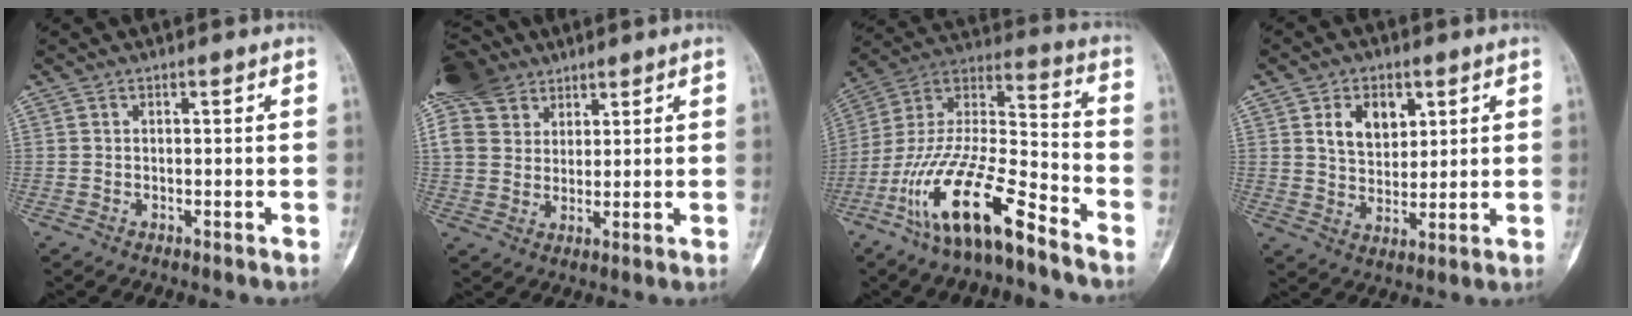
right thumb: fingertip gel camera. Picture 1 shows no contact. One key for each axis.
{"total": 11.9, "fx": 7.8, "fy": 8.0, "fz": 4.1, "tx": -0.063, "ty": -0.004, "tz": 0.151}
{"total": 20.1, "fx": -12.6, "fy": 6.0, "fz": 14.5, "tx": -0.287, "ty": 0.076, "tz": -0.237}
{"total": 8.4, "fx": 3.3, "fy": 5.7, "fz": 5.2, "tx": -0.053, "ty": -0.019, "tz": 0.062}